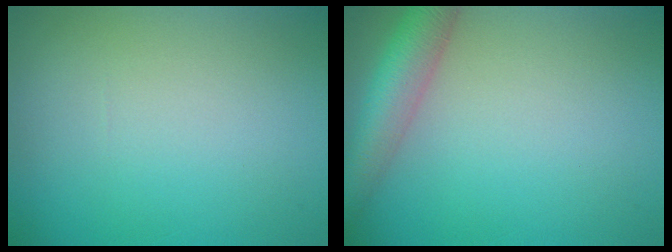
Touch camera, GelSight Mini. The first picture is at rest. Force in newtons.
{"total": 5.0, "press": 5.0, "slide": 0.2}